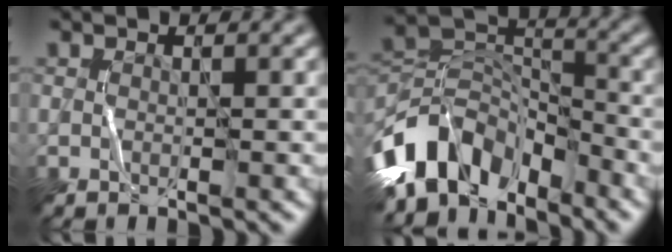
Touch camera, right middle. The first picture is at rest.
{"total": 9.0, "force": [-5.9, 5.2, 4.3], "torque": [-0.070, 0.009, -0.121]}